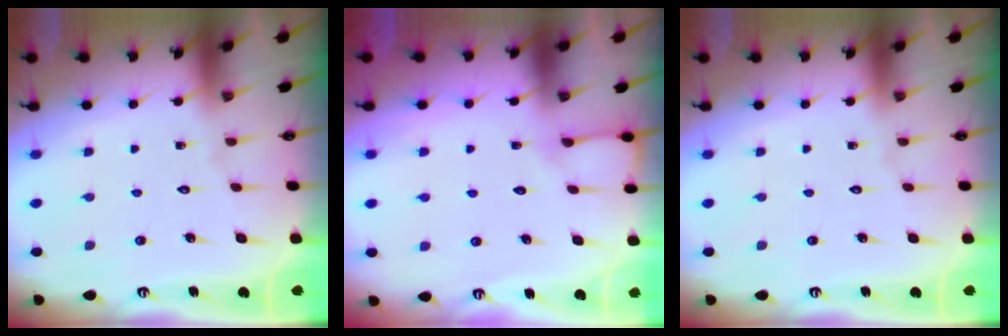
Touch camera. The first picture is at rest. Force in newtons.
{"total": 3.1, "press": 3.1, "slide": 0.4}
{"total": 0.0}